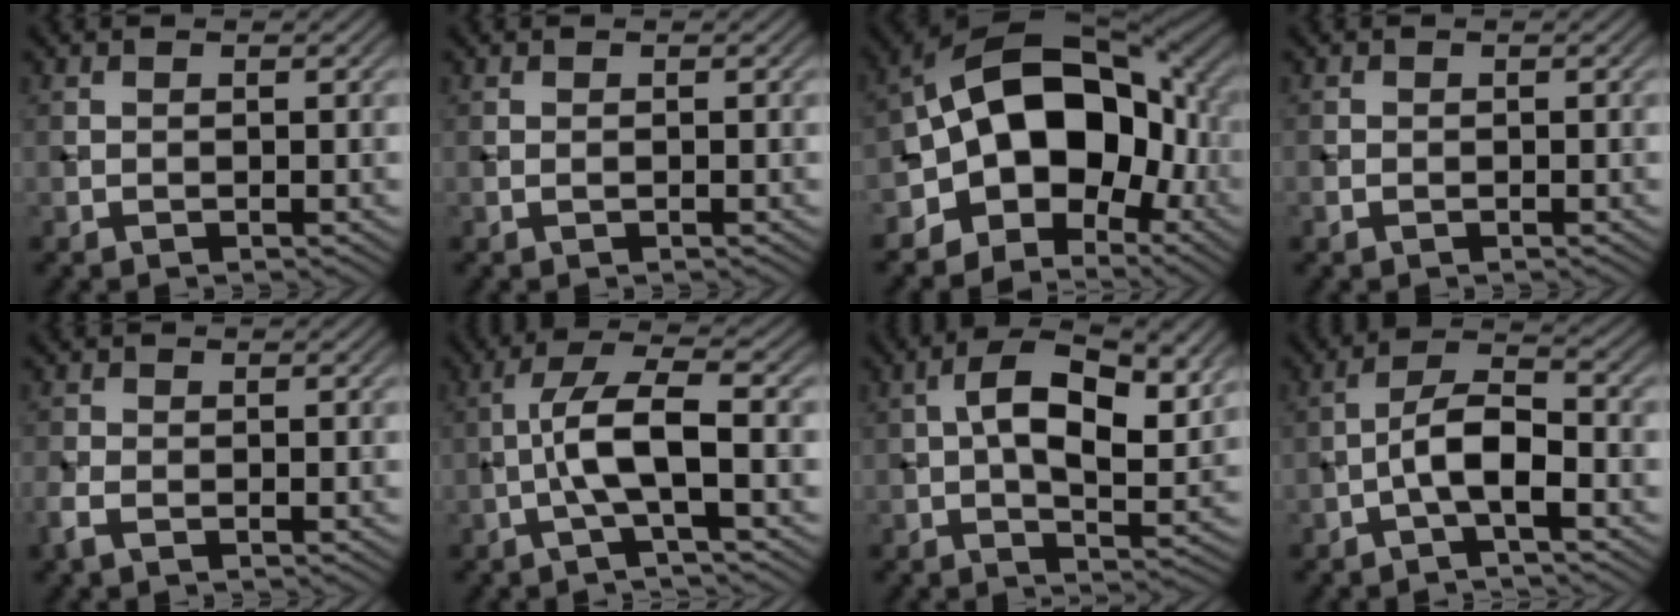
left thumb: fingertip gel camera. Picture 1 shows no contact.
{"total": 0.0}
{"total": 15.0, "force": [-3.0, 10.5, 10.3], "torque": [-0.140, 0.008, -0.065]}
{"total": 0.7, "force": [-0.4, 0.6, 0.2], "torque": [-0.003, -0.003, -0.006]}
{"total": 2.2, "force": [-1.2, 1.2, 1.4], "torque": [-0.040, -0.004, -0.030]}
{"total": 6.4, "force": [-1.3, 1.3, 6.1], "torque": [-0.120, 0.021, -0.035]}
{"total": 11.1, "force": [2.2, 5.5, 9.4], "torque": [-0.163, 0.001, 0.037]}
{"total": 5.4, "force": [-2.0, 1.7, 4.8], "torque": [-0.091, 0.016, -0.046]}